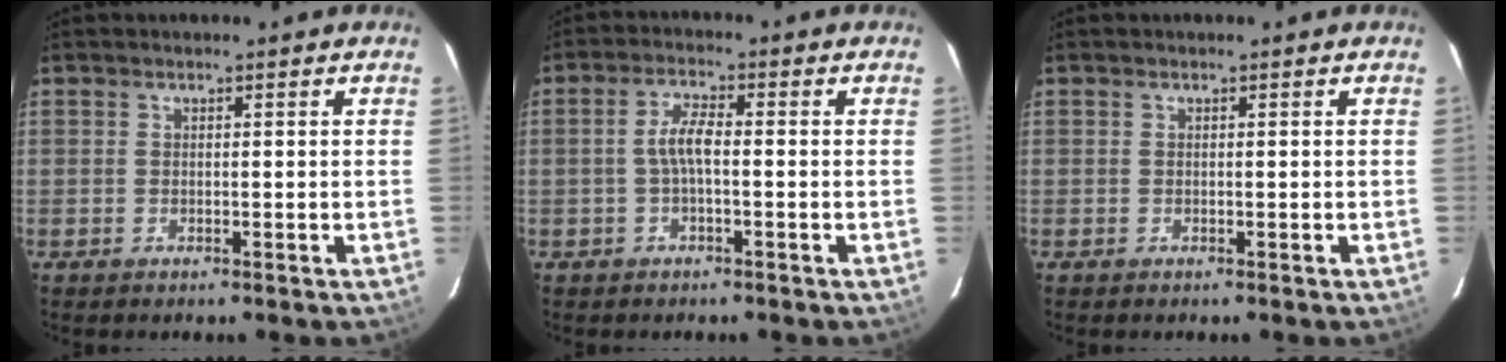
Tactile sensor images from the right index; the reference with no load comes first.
{"total": 3.9, "force": [-0.7, 0.9, 3.7], "torque": [-0.077, 0.010, -0.013]}
{"total": 0.0}